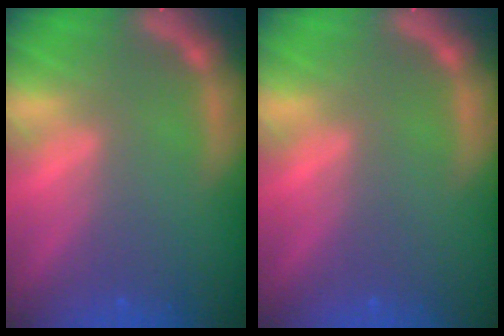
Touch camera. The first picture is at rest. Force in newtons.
{"total": 0.0}